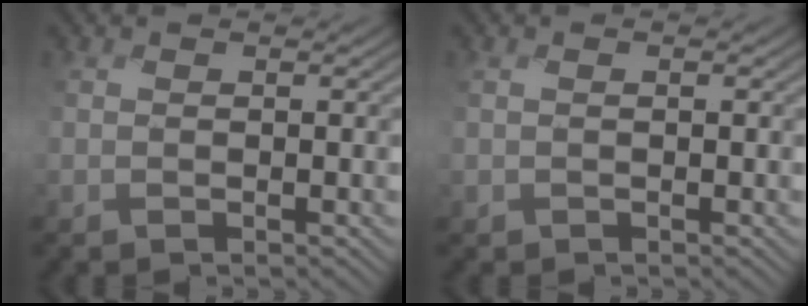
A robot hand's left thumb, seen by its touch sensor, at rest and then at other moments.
{"total": 0.8, "force": [0.0, 0.5, 0.6], "torque": [-0.015, -0.001, 0.001]}